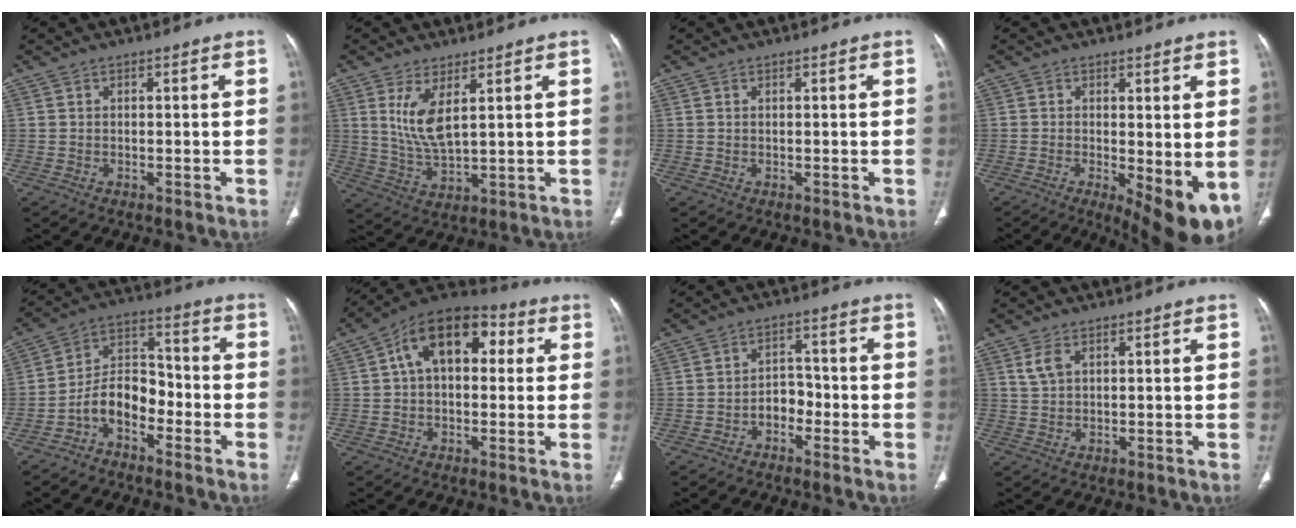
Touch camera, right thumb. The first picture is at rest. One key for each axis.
{"total": 7.6, "fx": 2.8, "fy": 2.7, "fz": 6.5, "tx": -0.130, "ty": -0.025, "tz": 0.067}
{"total": 0.0}
{"total": 9.9, "fx": -1.6, "fy": 3.3, "fz": 9.2, "tx": -0.124, "ty": -0.025, "tz": -0.014}
{"total": 9.0, "fx": -4.7, "fy": 5.5, "fz": 5.5, "tx": -0.082, "ty": 0.067, "tz": -0.096}
{"total": 14.4, "fx": 3.2, "fy": 8.9, "fz": 10.9, "tx": -0.145, "ty": 0.036, "tz": 0.039}
{"total": 4.1, "fx": -1.9, "fy": 2.9, "fz": 2.1, "tx": -0.010, "ty": 0.027, "tz": -0.039}
{"total": 2.8, "fx": 1.4, "fy": 1.6, "fz": 1.9, "tx": -0.042, "ty": 0.003, "tz": 0.034}